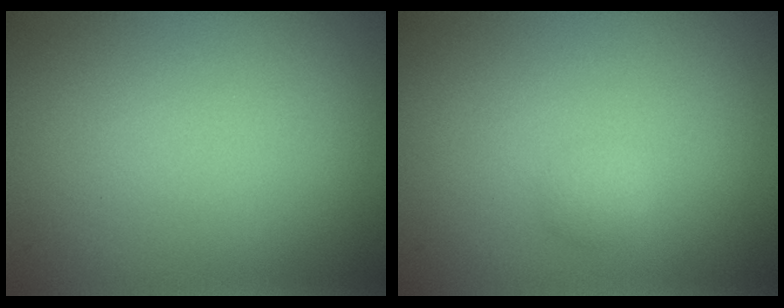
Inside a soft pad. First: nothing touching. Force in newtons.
{"total": 0.8, "press": 0.8, "slide": 0.1}